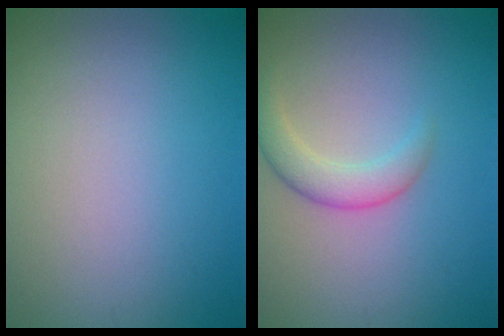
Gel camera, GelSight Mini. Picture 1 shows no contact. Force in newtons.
{"total": 2.6, "press": 2.6, "slide": 0.1}